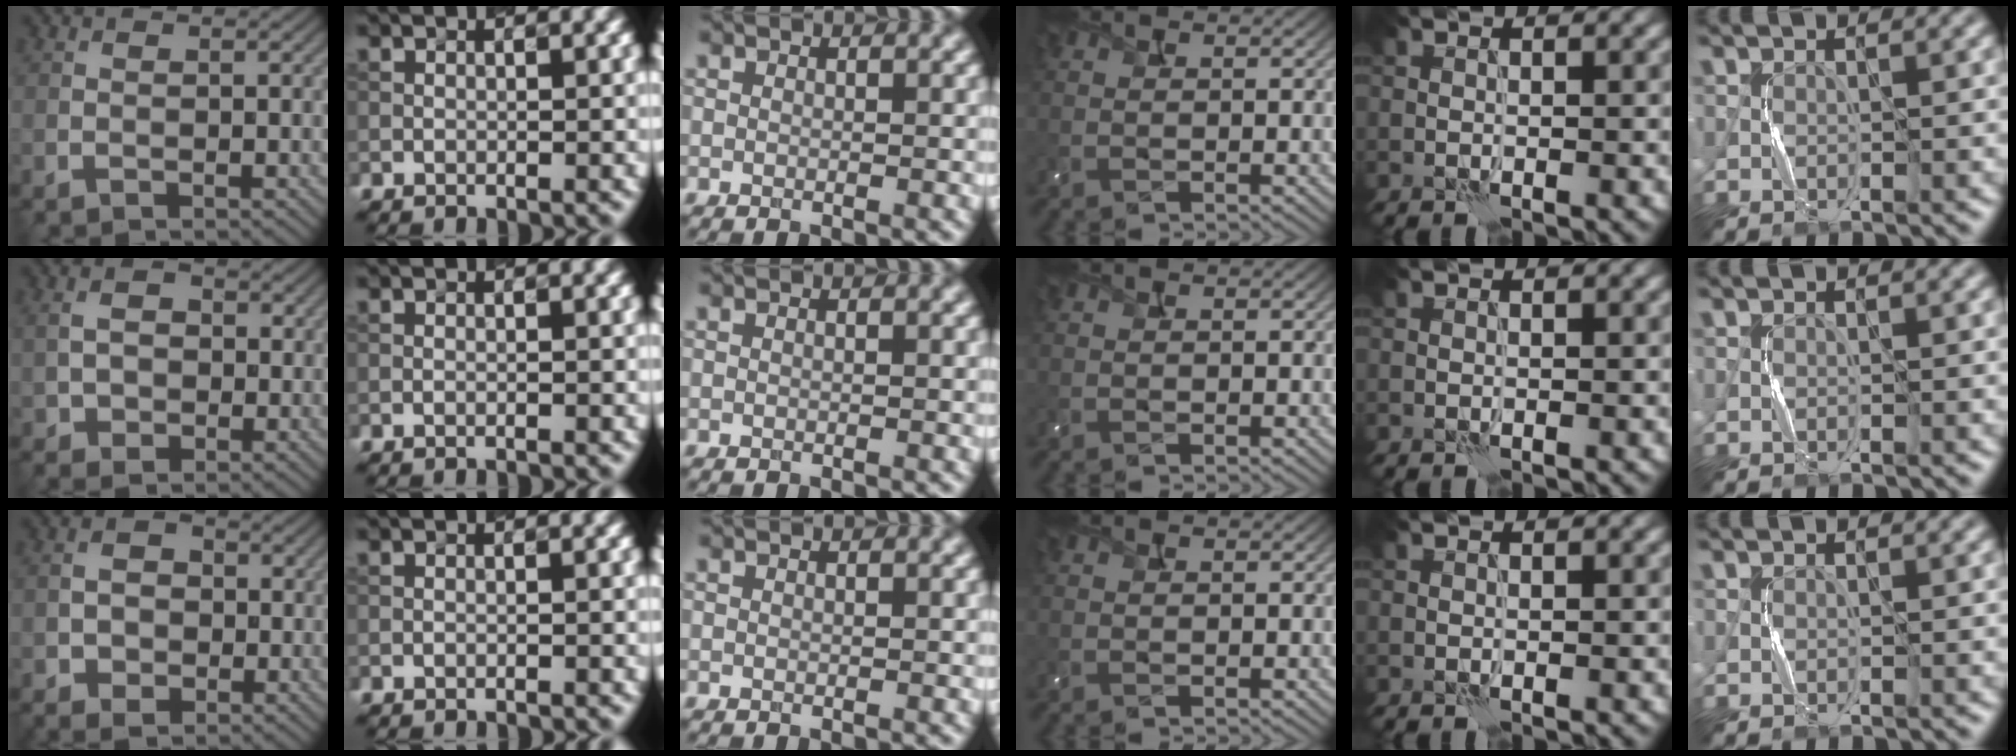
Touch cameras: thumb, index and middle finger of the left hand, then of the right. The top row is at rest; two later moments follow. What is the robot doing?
{"motion": "squeeze", "object": "bubble wrap"}